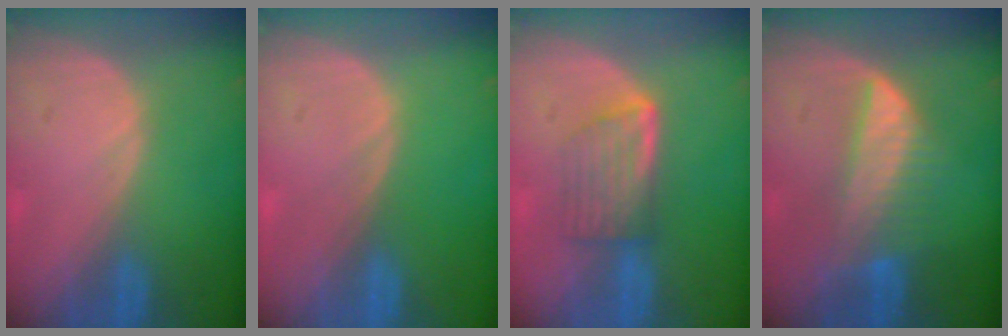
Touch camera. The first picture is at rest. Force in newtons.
{"total": 0.0}
{"total": 5.8, "press": 5.4, "slide": 2.0}
{"total": 6.3, "press": 6.3, "slide": 0.2}